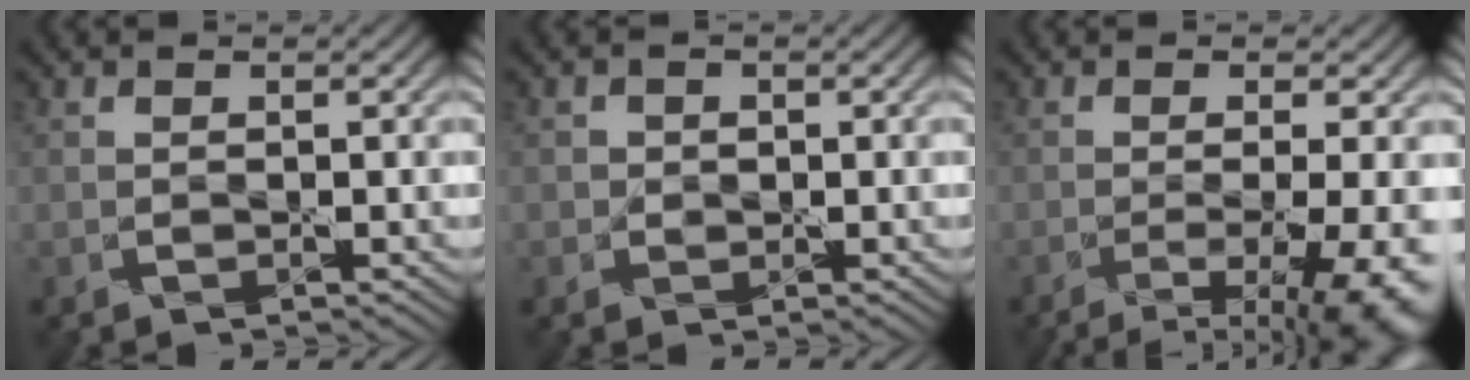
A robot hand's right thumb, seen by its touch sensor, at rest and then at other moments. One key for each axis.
{"total": 1.3, "fx": 0.1, "fy": 1.3, "fz": 0.0, "tx": 0.006, "ty": 0.004, "tz": -0.002}
{"total": 10.7, "fx": -5.1, "fy": 3.2, "fz": 8.8, "tx": -0.132, "ty": -0.013, "tz": -0.064}